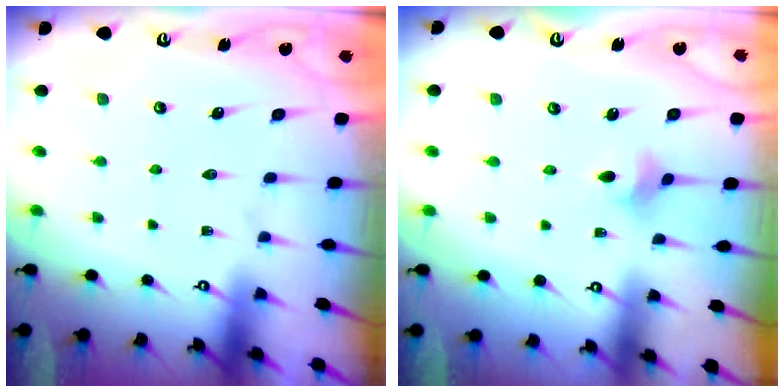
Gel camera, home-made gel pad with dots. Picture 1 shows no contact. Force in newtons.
{"total": 2.8, "press": 2.8, "slide": 0.6}